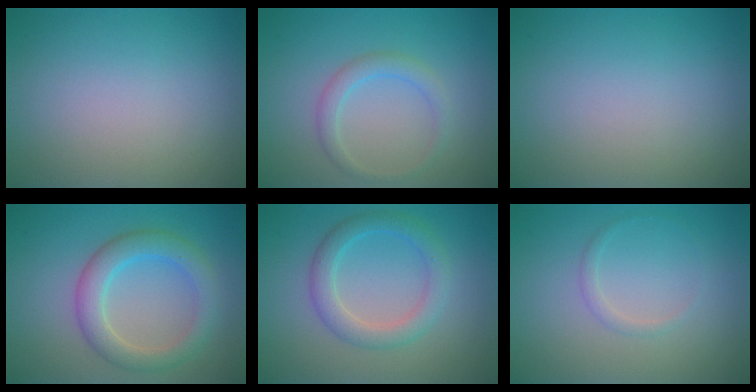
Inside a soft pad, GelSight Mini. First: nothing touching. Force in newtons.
{"total": 2.0, "press": 2.0, "slide": 0.1}
{"total": 0.0}
{"total": 4.2, "press": 4.2, "slide": 0.4}
{"total": 3.2, "press": 3.2, "slide": 0.0}
{"total": 1.0, "press": 1.0, "slide": 0.1}